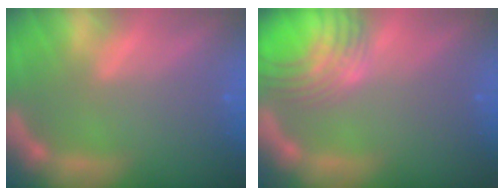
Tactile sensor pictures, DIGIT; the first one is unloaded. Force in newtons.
{"total": 8.5}